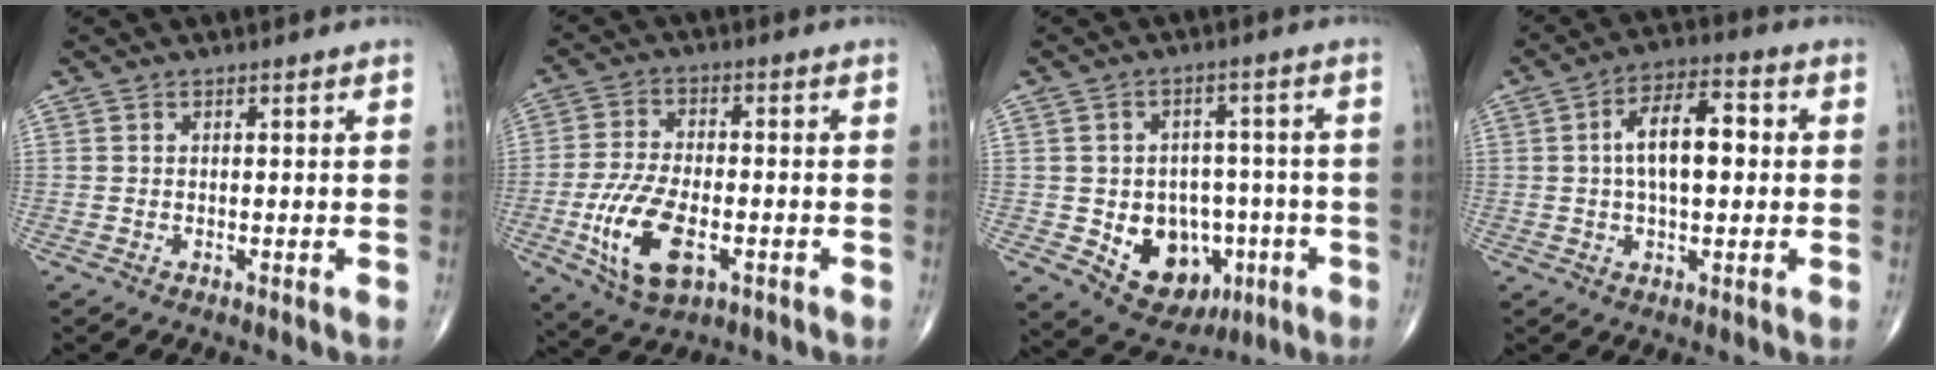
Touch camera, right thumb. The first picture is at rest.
{"total": 12.9, "force": [-4.0, 6.4, 10.4], "torque": [-0.203, 0.006, -0.068]}
{"total": 13.5, "force": [-3.9, 10.3, 7.8], "torque": [-0.069, 0.025, -0.040]}
{"total": 10.9, "force": [1.0, 5.1, 9.6], "torque": [-0.149, 0.020, 0.009]}